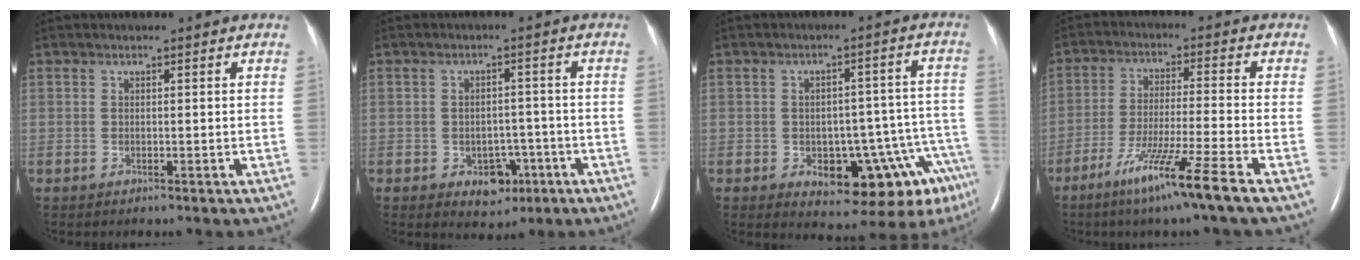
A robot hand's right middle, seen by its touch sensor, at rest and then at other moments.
{"total": 5.1, "force": [-2.3, 3.6, 2.9], "torque": [-0.036, 0.010, -0.024]}
{"total": 13.9, "force": [-6.9, 4.9, 11.1], "torque": [-0.087, 0.034, -0.077]}
{"total": 10.6, "force": [-6.6, -1.8, 8.1], "torque": [-0.152, -0.039, -0.124]}